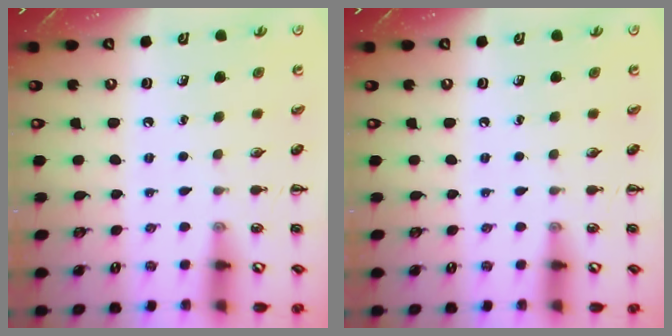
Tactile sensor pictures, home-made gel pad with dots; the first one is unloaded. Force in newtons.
{"total": 0.0}